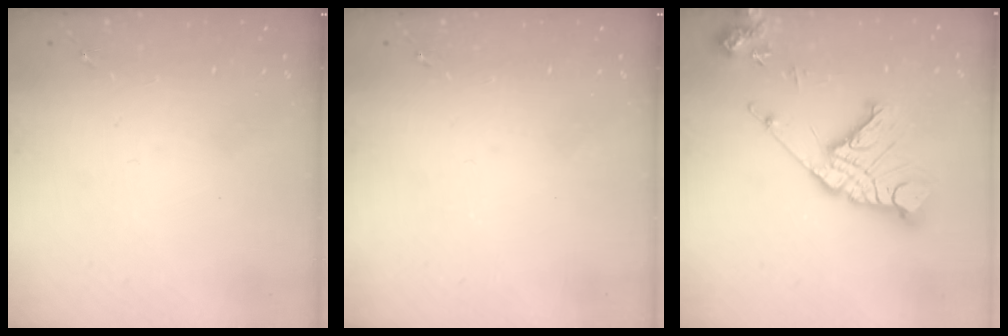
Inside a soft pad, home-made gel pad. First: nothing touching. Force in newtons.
{"total": 0.0}
{"total": 18.0, "press": 17.9, "slide": 2.5}